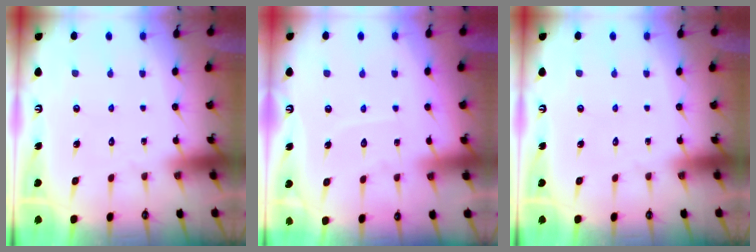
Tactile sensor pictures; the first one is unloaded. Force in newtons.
{"total": 4.9, "press": 4.9, "slide": 0.4}
{"total": 0.0}